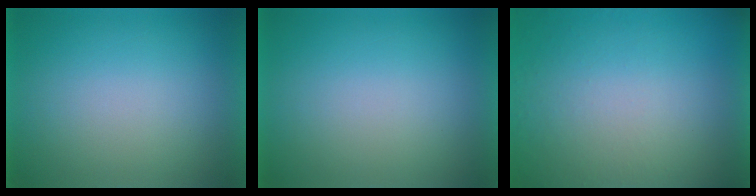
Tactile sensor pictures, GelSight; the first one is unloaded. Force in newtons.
{"total": 0.0}
{"total": 5.0}